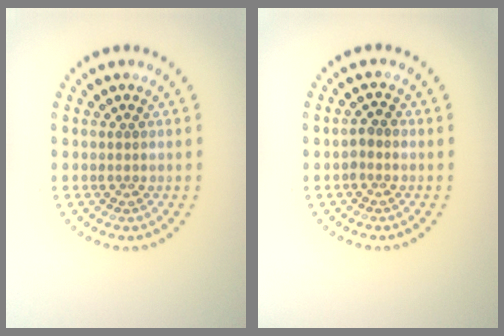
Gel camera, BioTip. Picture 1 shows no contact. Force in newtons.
{"total": 1.1, "press": 1.1, "slide": 0.3}